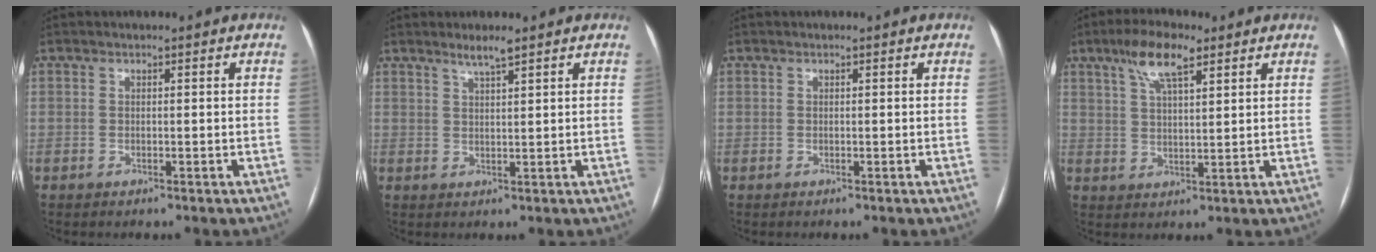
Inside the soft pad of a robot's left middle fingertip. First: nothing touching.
{"total": 2.5, "force": [2.0, -0.2, 1.5], "torque": [-0.037, -0.001, 0.039]}
{"total": 0.0}
{"total": 7.3, "force": [4.5, 1.8, 5.5], "torque": [-0.114, 0.012, 0.082]}